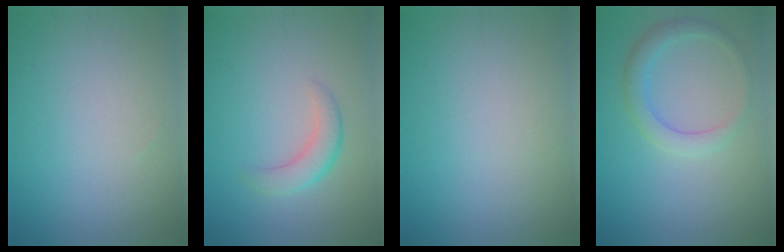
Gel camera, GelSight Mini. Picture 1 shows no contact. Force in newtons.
{"total": 2.6, "press": 2.6, "slide": 0.1}
{"total": 0.0}
{"total": 2.6, "press": 2.6, "slide": 0.2}